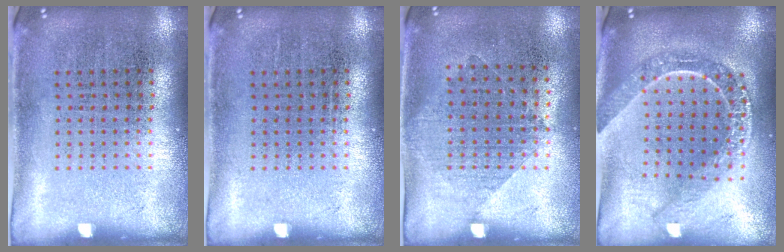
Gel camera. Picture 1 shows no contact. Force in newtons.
{"total": 0.0}
{"total": 1.0, "press": 1.0, "slide": 0.4}
{"total": 2.1, "press": 1.9, "slide": 1.0}